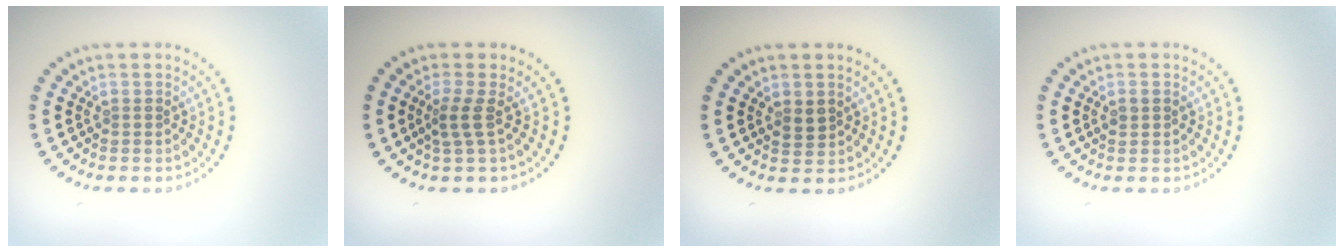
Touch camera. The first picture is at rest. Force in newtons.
{"total": 1.8, "press": 1.1, "slide": 1.4}
{"total": 1.4, "press": 1.3, "slide": 0.4}
{"total": 0.9, "press": 0.9, "slide": 0.2}